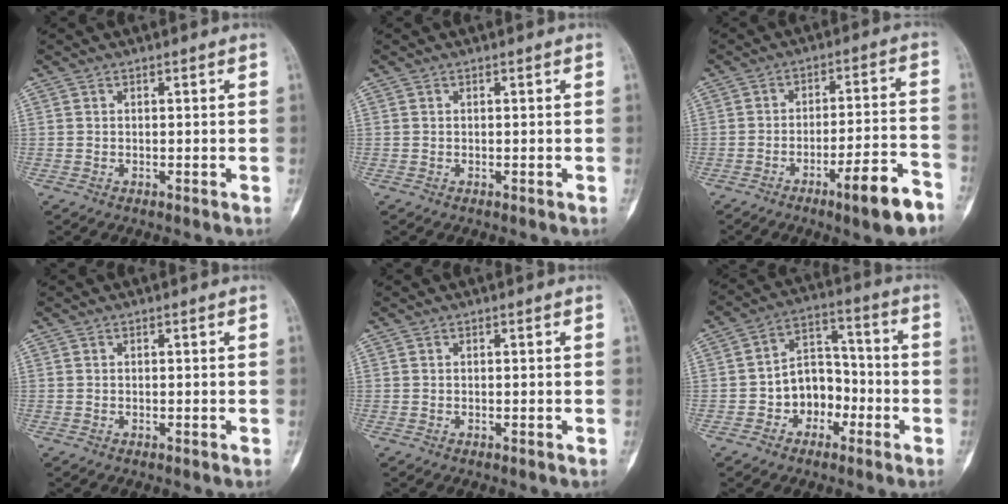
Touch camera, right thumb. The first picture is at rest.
{"total": 0.0}
{"total": 10.8, "force": [-6.6, 1.8, 8.3], "torque": [-0.119, 0.045, -0.097]}
{"total": 0.0}
{"total": 0.0}
{"total": 9.7, "force": [-3.2, 7.5, 5.2], "torque": [-0.040, 0.051, -0.062]}